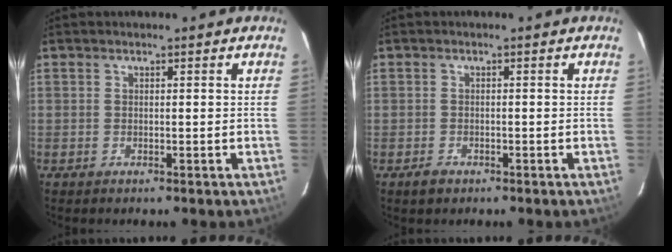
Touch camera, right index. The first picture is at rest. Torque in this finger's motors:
{"motor_torque": [-0.36, -0.03, -0.73, -0.21]}